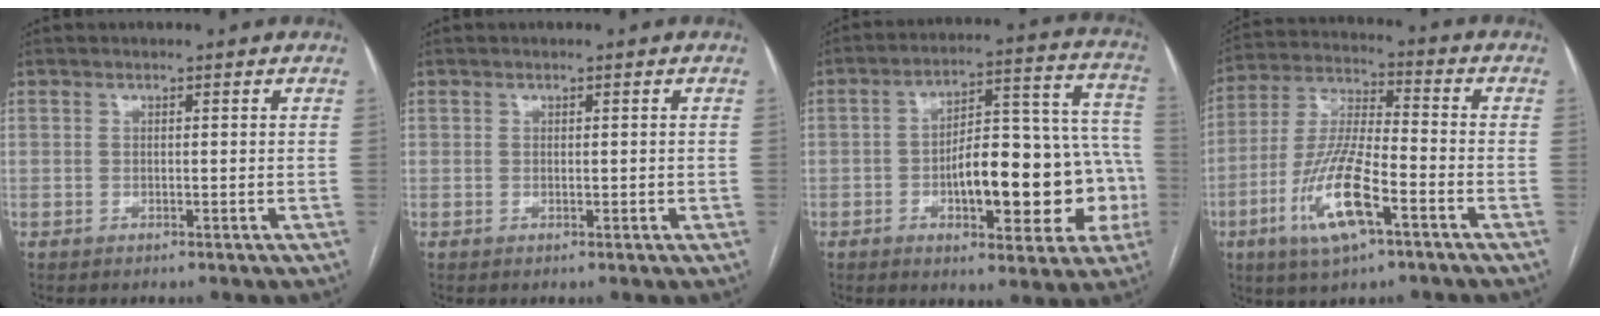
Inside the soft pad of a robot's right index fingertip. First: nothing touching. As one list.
[{"total": 0.8, "force": [0.0, 0.5, 0.6], "torque": [-0.008, 0.002, 0.002]}, {"total": 19.1, "force": [-4.7, 6.8, 17.2], "torque": [-0.206, 0.052, -0.054]}, {"total": 13.7, "force": [-6.1, 2.8, 11.9], "torque": [-0.249, -0.008, -0.111]}]